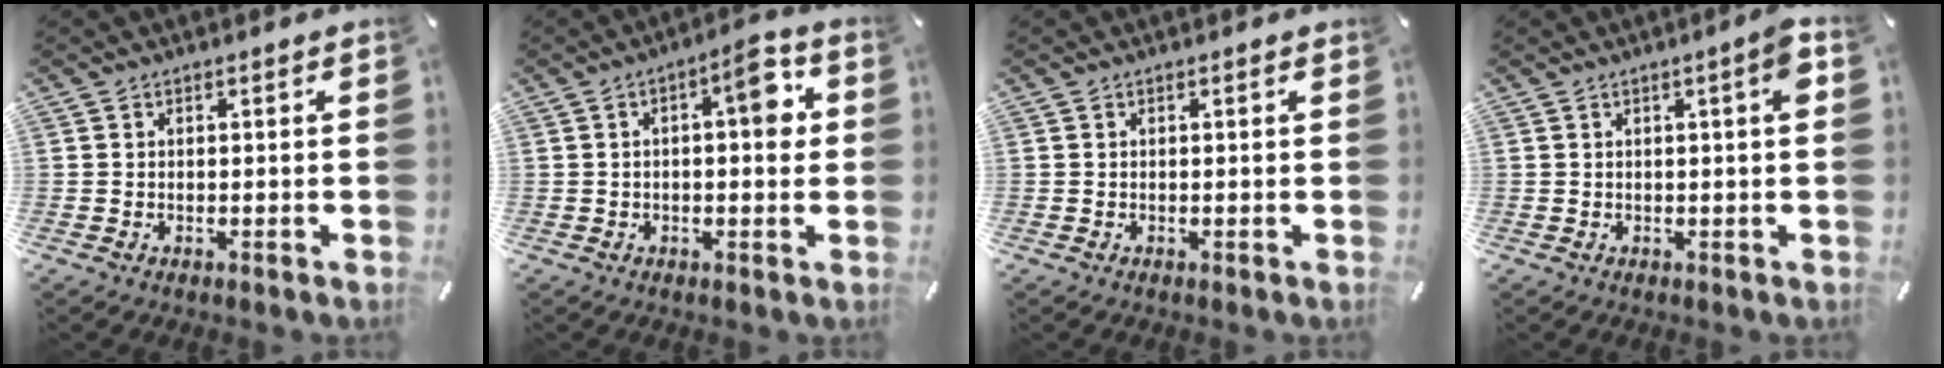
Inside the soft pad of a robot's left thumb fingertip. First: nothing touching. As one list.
[{"total": 8.4, "force": [1.5, 3.0, 7.7], "torque": [-0.097, -0.003, 0.014]}, {"total": 0.0}, {"total": 4.6, "force": [1.1, 0.7, 4.4], "torque": [-0.059, -0.007, 0.011]}]